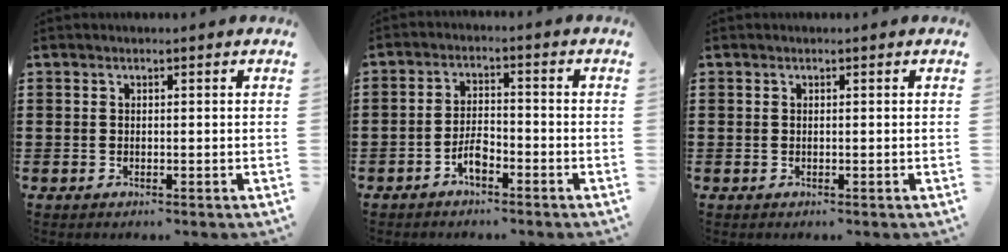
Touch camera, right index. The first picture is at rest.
{"total": 3.6, "force": [-2.3, 1.4, 2.4], "torque": [-0.057, 0.004, -0.049]}
{"total": 0.0}